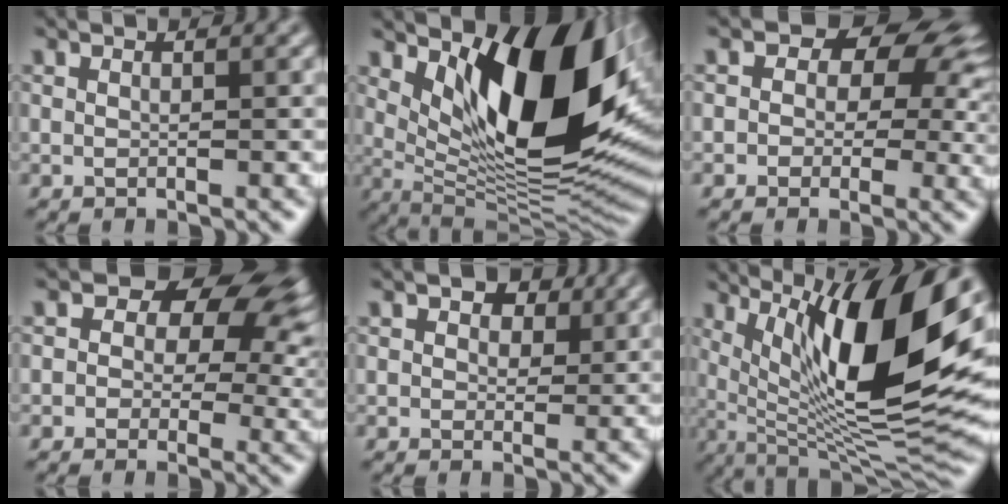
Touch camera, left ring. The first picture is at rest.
{"total": 13.9, "force": [4.0, 5.8, 11.9], "torque": [-0.167, -0.007, 0.071]}
{"total": 10.3, "force": [4.2, 6.6, 6.7], "torque": [-0.100, 0.040, 0.068]}
{"total": 11.4, "force": [4.9, 6.8, 7.7], "torque": [-0.119, 0.029, 0.084]}
{"total": 4.4, "force": [2.6, 2.8, 2.3], "torque": [-0.035, 0.024, 0.016]}
{"total": 13.2, "force": [4.8, 4.4, 11.5], "torque": [-0.175, -0.002, 0.084]}